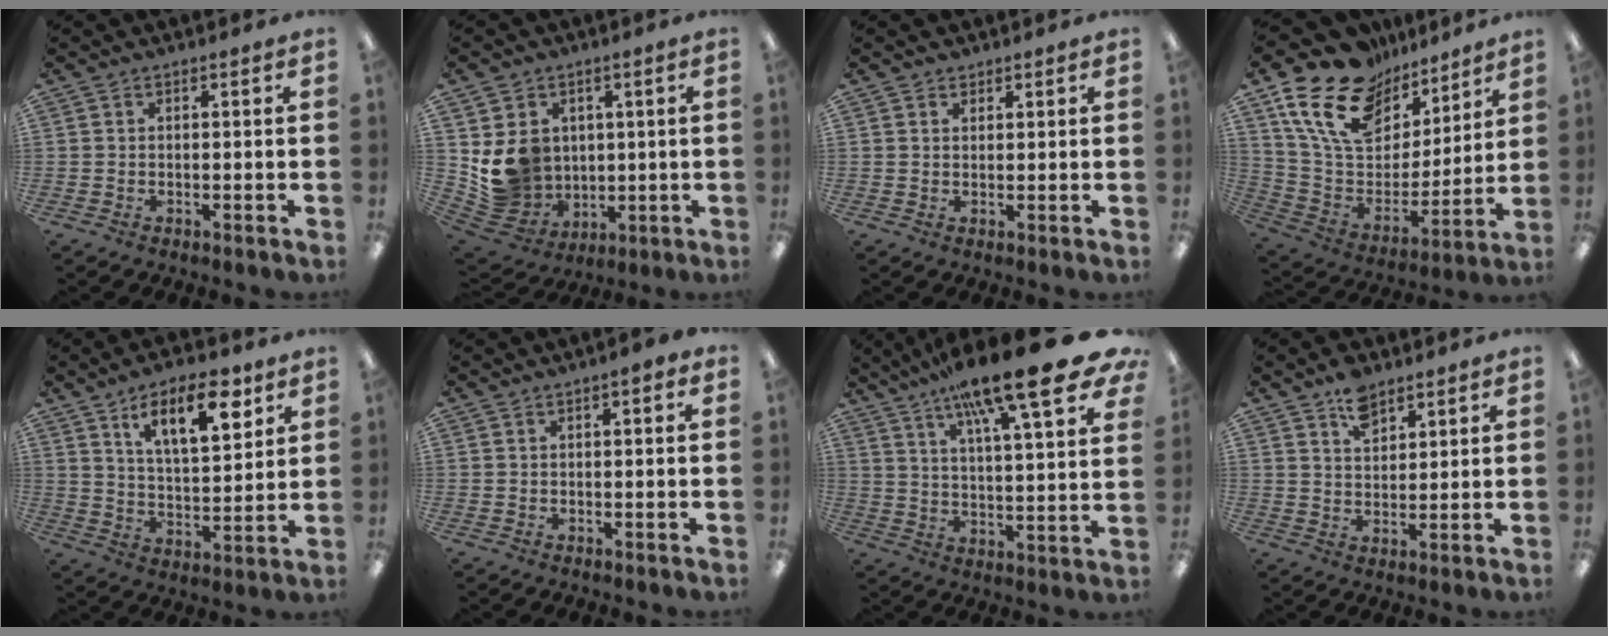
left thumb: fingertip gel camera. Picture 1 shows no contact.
{"total": 10.4, "force": [2.9, 9.6, 2.7], "torque": [-0.071, -0.020, 0.070]}
{"total": 1.8, "force": [1.4, 1.0, -0.1], "torque": [0.010, -0.004, 0.025]}
{"total": 20.1, "force": [13.4, 11.8, 9.2], "torque": [-0.181, -0.076, 0.249]}
{"total": 14.3, "force": [8.6, 5.7, 9.8], "torque": [-0.134, -0.039, 0.141]}
{"total": 1.9, "force": [0.6, 0.5, 1.7], "torque": [-0.019, -0.001, 0.006]}
{"total": 22.5, "force": [15.3, 5.1, 15.7], "torque": [-0.247, -0.090, 0.242]}
{"total": 6.8, "force": [4.8, 3.8, 2.9], "torque": [-0.041, -0.018, 0.084]}